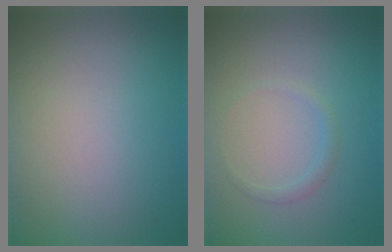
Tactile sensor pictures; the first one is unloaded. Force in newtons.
{"total": 0.9, "press": 0.9, "slide": 0.1}